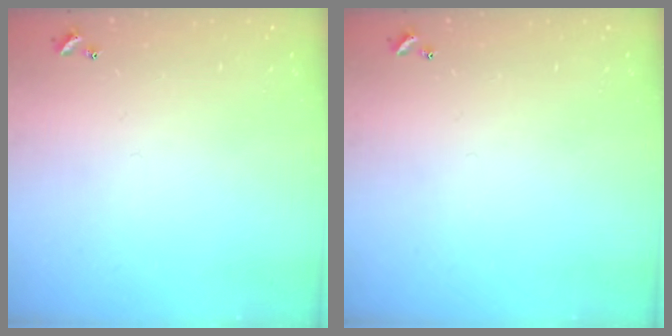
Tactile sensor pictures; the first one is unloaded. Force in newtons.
{"total": 0.0}